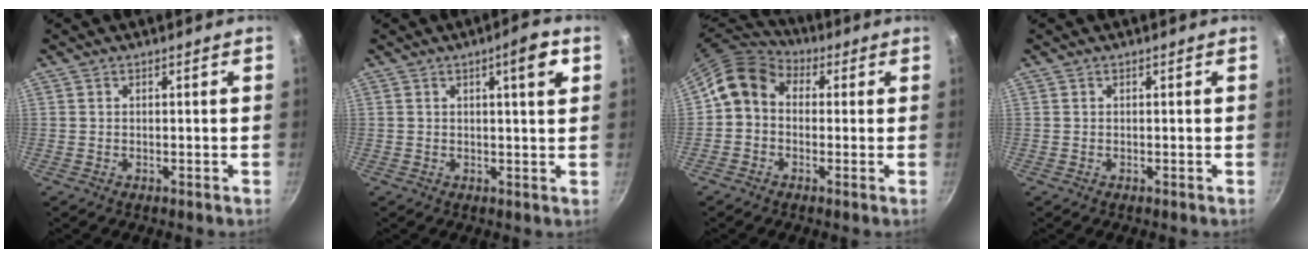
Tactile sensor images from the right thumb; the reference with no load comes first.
{"total": 5.8, "force": [2.2, 1.1, 5.2], "torque": [-0.064, -0.002, 0.026]}
{"total": 9.6, "force": [0.7, 7.8, 5.5], "torque": [-0.086, 0.028, -0.012]}
{"total": 0.0}